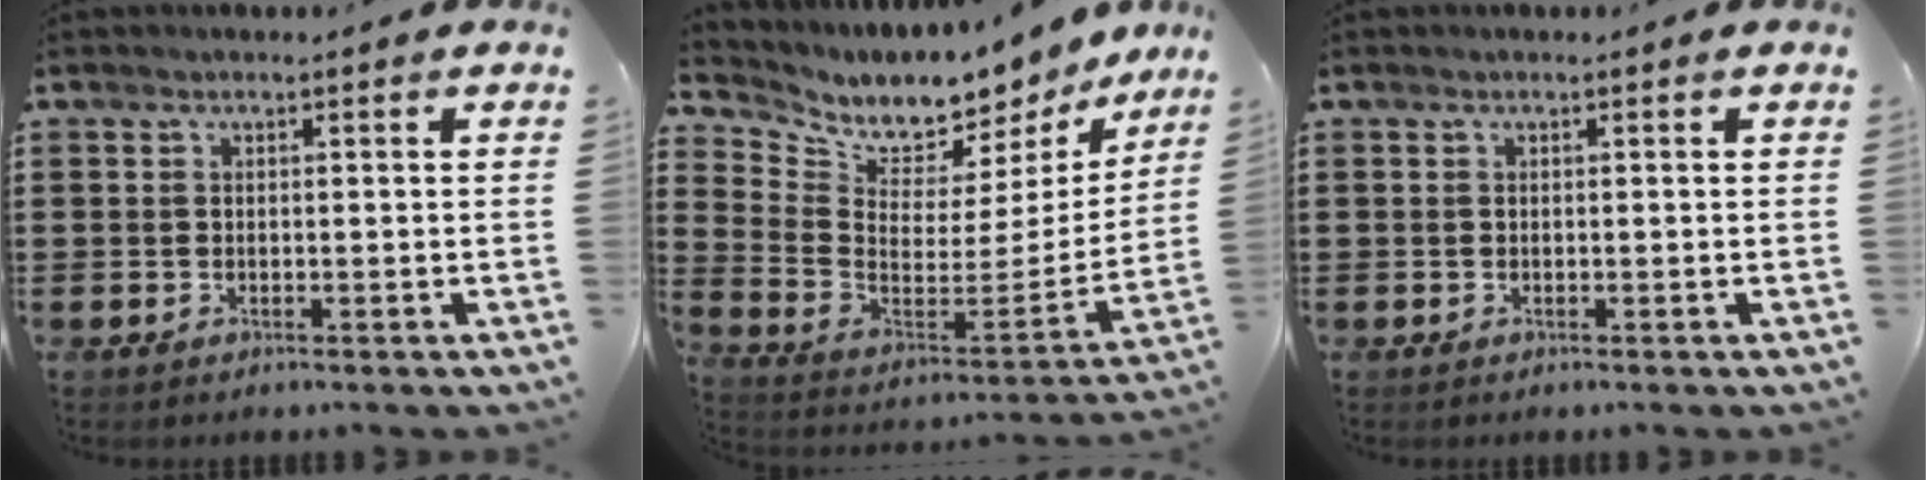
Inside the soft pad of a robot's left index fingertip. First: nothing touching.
{"total": 6.2, "force": [5.9, 2.1, 0.4], "torque": [-0.043, -0.066, 0.099]}
{"total": 0.0}